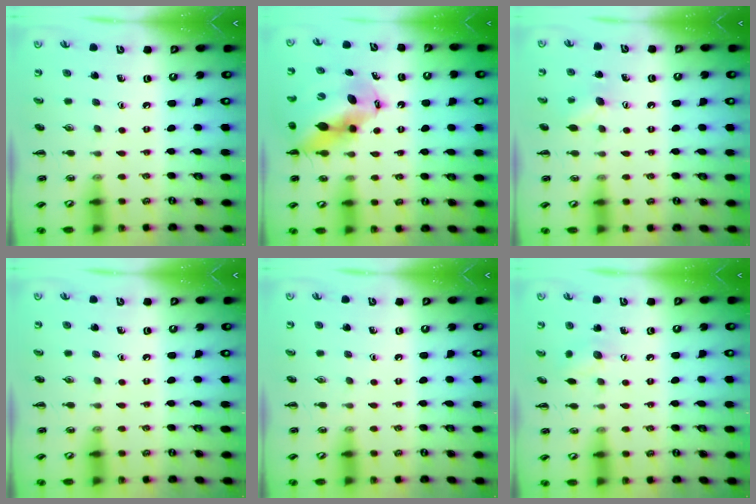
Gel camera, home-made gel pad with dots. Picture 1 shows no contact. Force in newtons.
{"total": 13.5, "press": 12.9, "slide": 3.7}
{"total": 5.8, "press": 5.6, "slide": 1.2}
{"total": 0.0}
{"total": 0.0}
{"total": 6.5, "press": 6.4, "slide": 1.4}